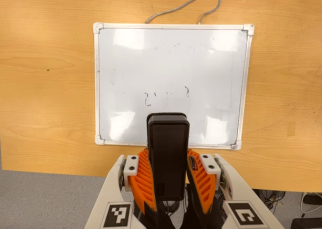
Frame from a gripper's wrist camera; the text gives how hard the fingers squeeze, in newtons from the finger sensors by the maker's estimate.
{"total": 8.7, "left": 7.2, "right": 10.2}